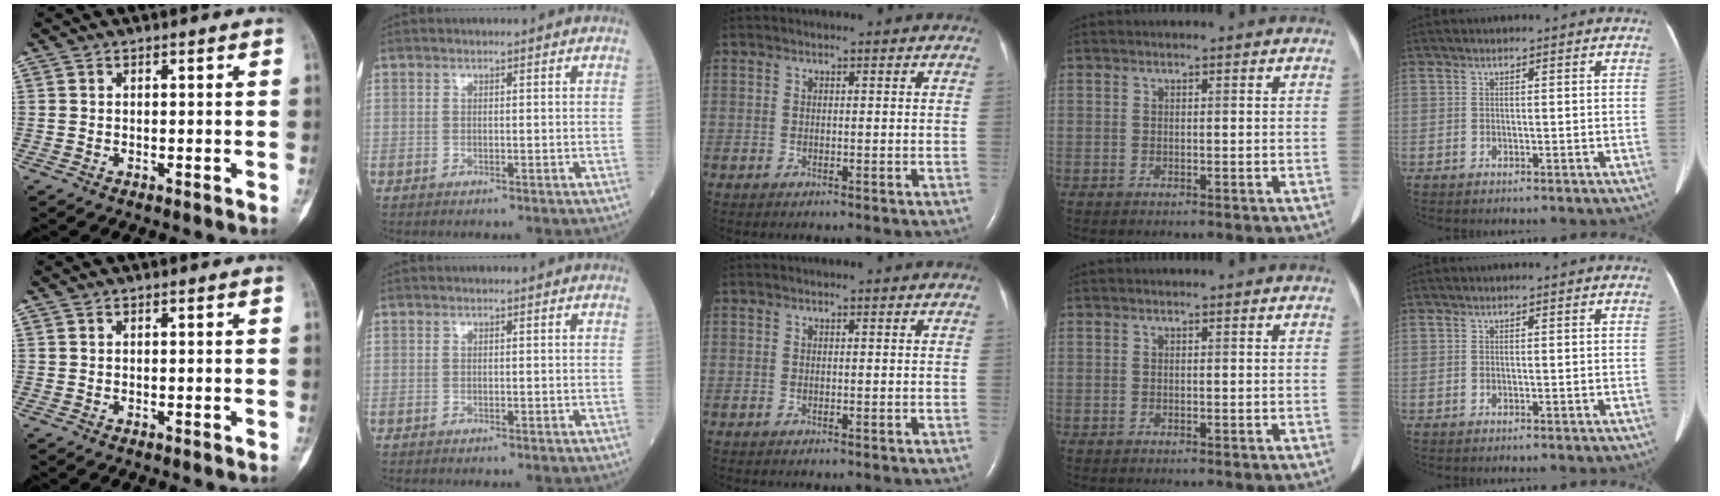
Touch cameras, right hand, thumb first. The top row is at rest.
{}